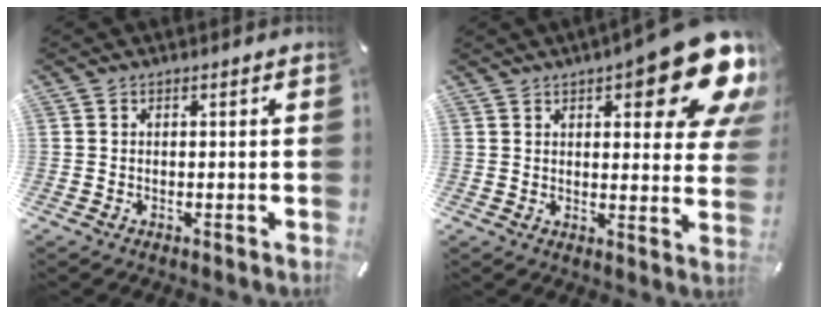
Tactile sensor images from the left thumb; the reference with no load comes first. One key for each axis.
{"total": 18.2, "fx": 10.1, "fy": 5.8, "fz": 14.0, "tx": -0.181, "ty": -0.067, "tz": 0.160}